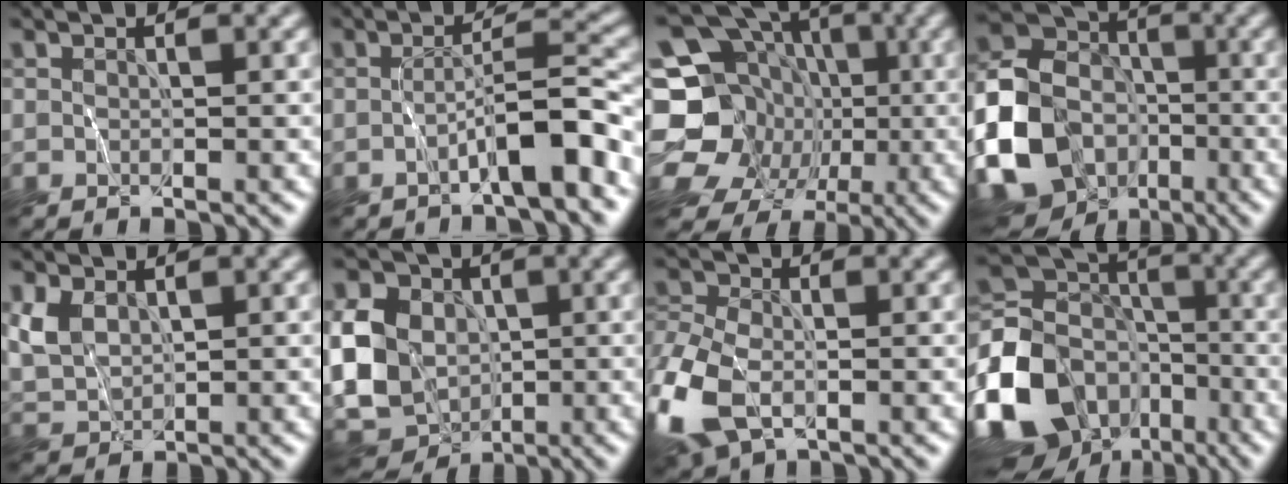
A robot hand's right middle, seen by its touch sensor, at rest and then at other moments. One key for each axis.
{"total": 4.8, "fx": -2.4, "fy": 0.6, "fz": 4.1, "tx": -0.063, "ty": 0.021, "tz": -0.044}
{"total": 20.2, "fx": -3.2, "fy": 18.7, "fz": 7.0, "tx": -0.181, "ty": -0.003, "tz": -0.084}
{"total": 12.0, "fx": -4.1, "fy": 9.5, "fz": 6.2, "tx": -0.136, "ty": -0.018, "tz": -0.088}
{"total": 3.7, "fx": 1.2, "fy": 2.5, "fz": 2.4, "tx": -0.068, "ty": -0.001, "tz": 0.028}
{"total": 10.6, "fx": -0.4, "fy": 8.1, "fz": 6.9, "tx": -0.152, "ty": -0.003, "tz": -0.015}
{"total": 8.6, "fx": -3.2, "fy": 5.3, "fz": 6.0, "tx": -0.157, "ty": -0.009, "tz": -0.067}
{"total": 14.1, "fx": -6.3, "fy": 10.7, "fz": 6.7, "tx": -0.171, "ty": -0.011, "tz": -0.127}